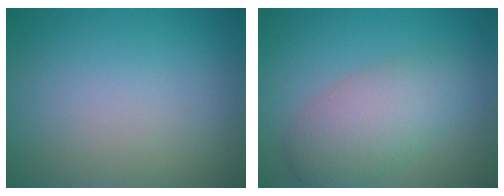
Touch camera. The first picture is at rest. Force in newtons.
{"total": 5.4, "press": 5.4, "slide": 0.3}